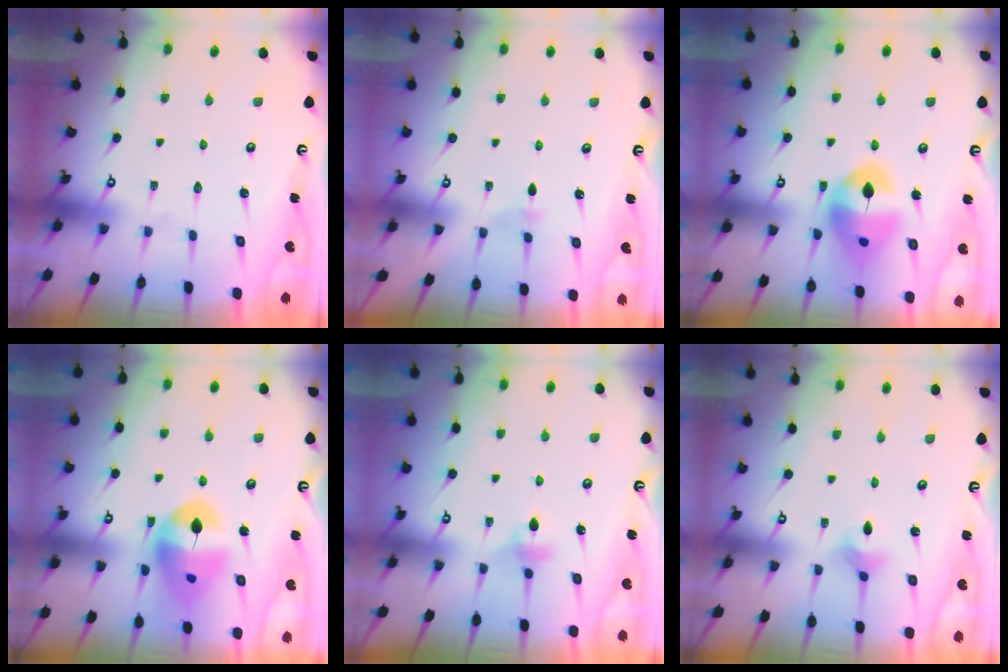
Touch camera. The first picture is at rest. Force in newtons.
{"total": 2.8, "press": 2.7, "slide": 0.6}
{"total": 14.6, "press": 14.5, "slide": 1.6}
{"total": 14.8, "press": 14.7, "slide": 1.6}
{"total": 4.9, "press": 4.8, "slide": 0.9}
{"total": 2.3, "press": 2.3, "slide": 0.5}